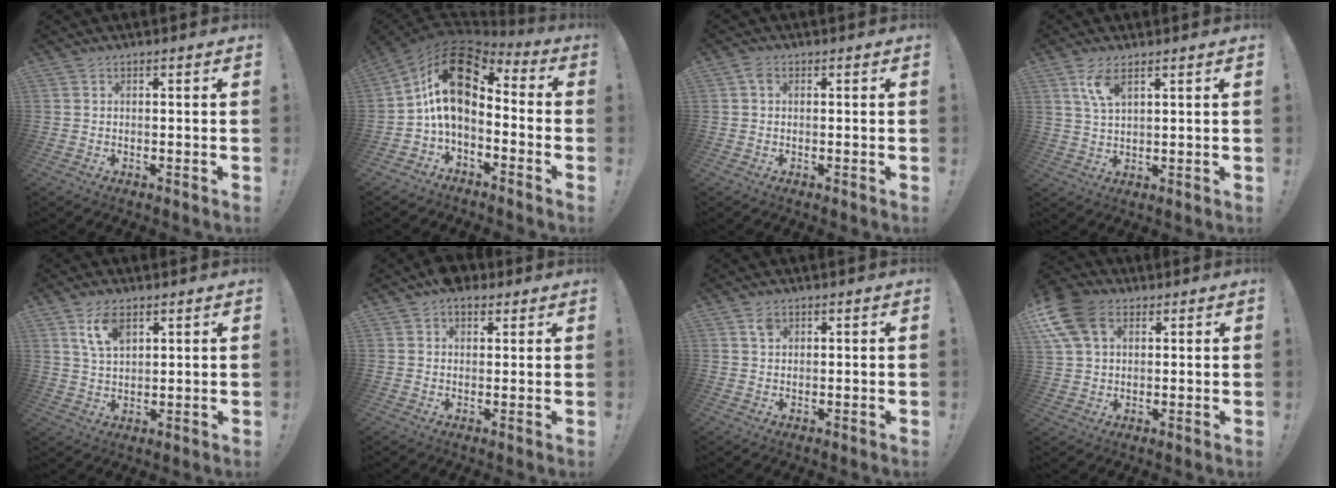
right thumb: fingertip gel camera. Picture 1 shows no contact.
{"total": 16.9, "force": [3.4, 9.7, 13.4], "torque": [-0.247, -0.010, 0.060]}
{"total": 1.9, "force": [0.4, 1.3, 1.3], "torque": [-0.027, 0.005, 0.007]}
{"total": 6.4, "force": [3.4, 2.3, 4.9], "torque": [-0.091, -0.007, 0.060]}
{"total": 8.0, "force": [4.3, 3.9, 5.5], "torque": [-0.099, -0.010, 0.079]}
{"total": 5.4, "force": [3.6, 3.4, 2.0], "torque": [-0.029, -0.010, 0.067]}
{"total": 2.4, "force": [1.5, 1.6, 1.0], "torque": [-0.013, -0.002, 0.026]}
{"total": 14.3, "force": [5.9, 9.7, 8.8], "torque": [-0.175, -0.019, 0.112]}